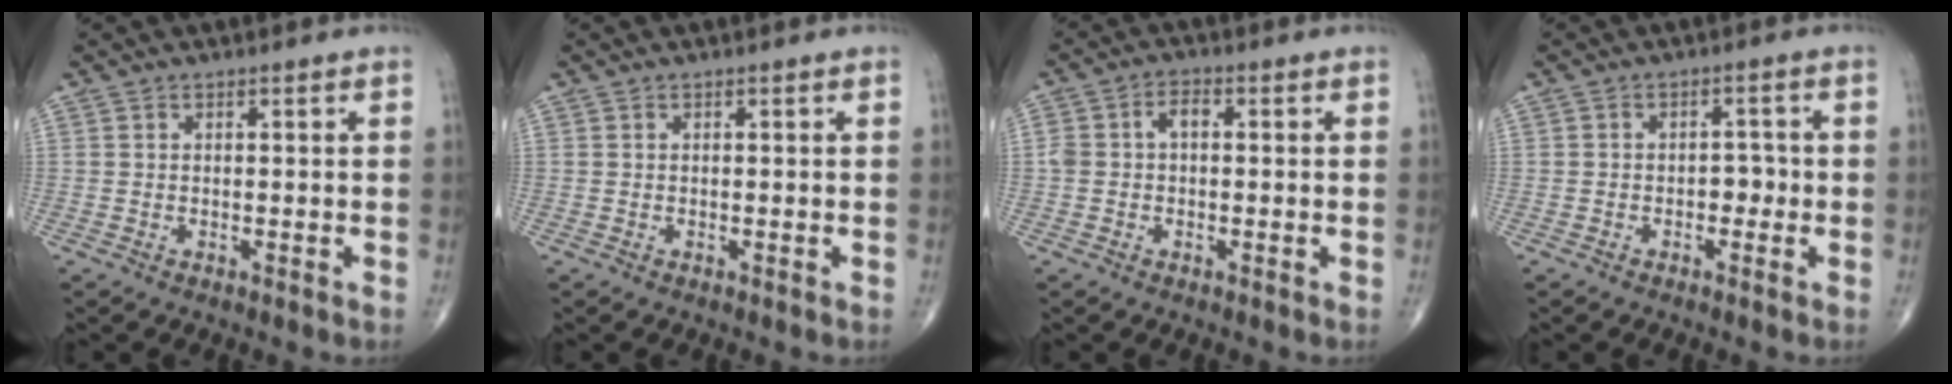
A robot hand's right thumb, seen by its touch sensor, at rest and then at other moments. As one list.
[{"total": 0.0}, {"total": 3.1, "force": [0.1, 2.1, 2.3], "torque": [-0.041, 0.015, -0.001]}, {"total": 2.7, "force": [-0.8, 1.8, 1.8], "torque": [-0.007, 0.010, -0.017]}]